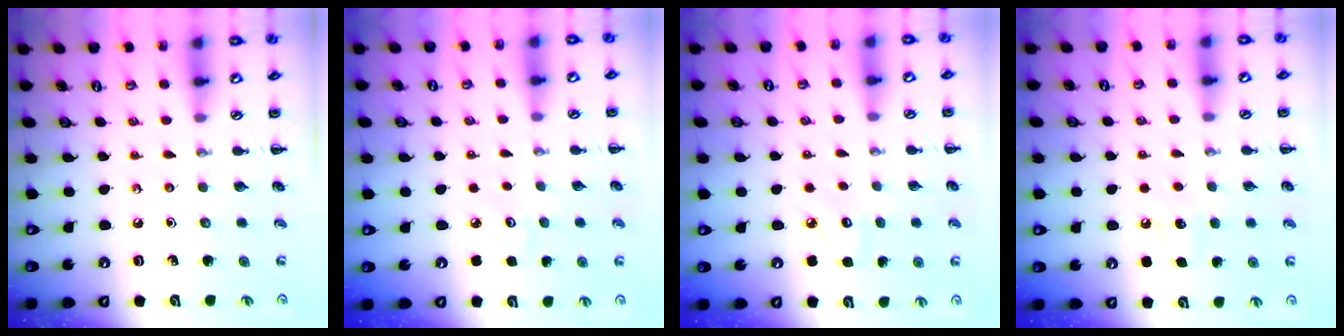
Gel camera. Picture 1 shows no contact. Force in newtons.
{"total": 2.7, "press": 2.6, "slide": 0.7}
{"total": 5.2, "press": 5.0, "slide": 1.5}
{"total": 6.6, "press": 6.4, "slide": 1.6}